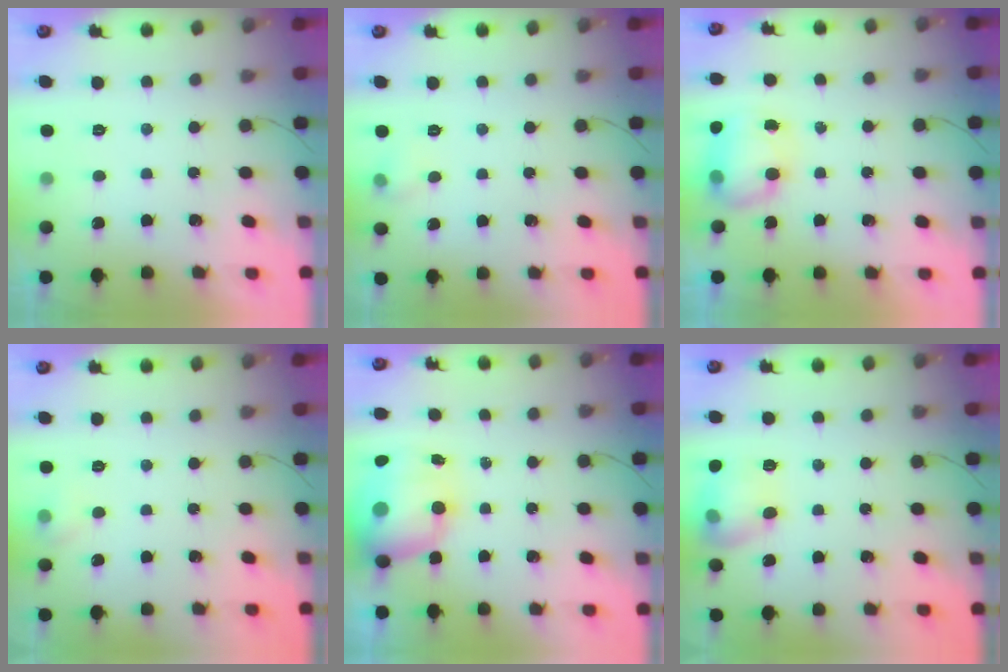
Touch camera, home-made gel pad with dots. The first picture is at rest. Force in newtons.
{"total": 5.3, "press": 5.1, "slide": 1.5}
{"total": 8.4, "press": 8.4, "slide": 0.8}
{"total": 4.6, "press": 4.3, "slide": 1.7}
{"total": 13.0, "press": 12.6, "slide": 3.5}
{"total": 12.2, "press": 12.2, "slide": 0.8}